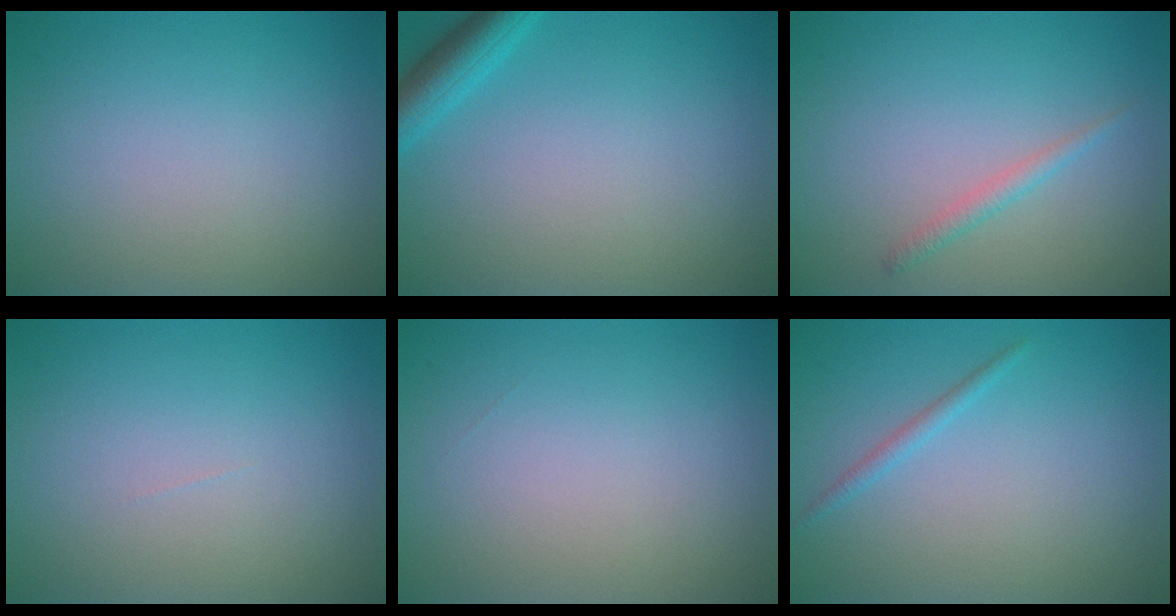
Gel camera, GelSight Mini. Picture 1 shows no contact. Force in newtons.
{"total": 2.9, "press": 2.9, "slide": 0.2}
{"total": 1.2, "press": 1.2, "slide": 0.0}
{"total": 0.0}
{"total": 0.0}
{"total": 1.0, "press": 1.0, "slide": 0.0}